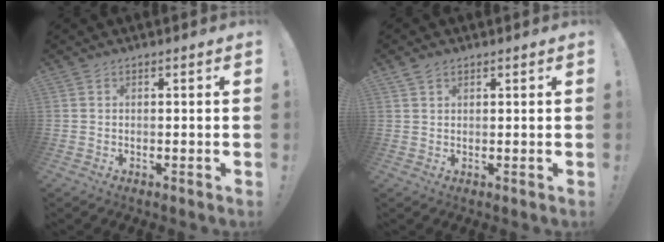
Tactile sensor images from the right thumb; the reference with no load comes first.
{"total": 2.1, "force": [1.5, 1.2, 0.8], "torque": [-0.016, -0.002, 0.029]}